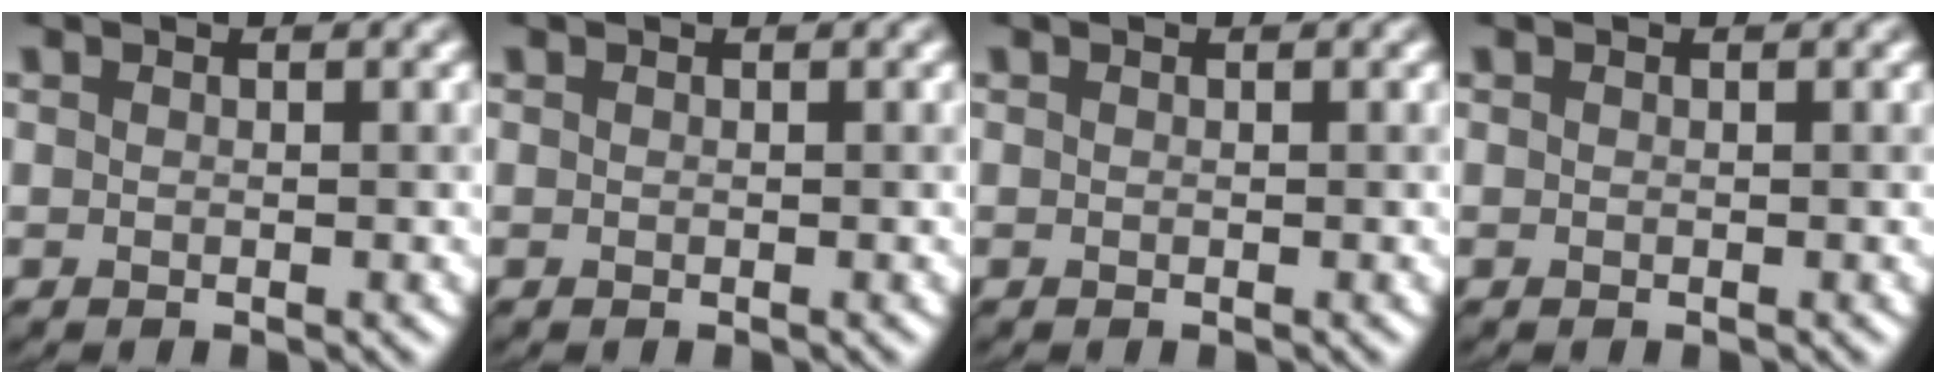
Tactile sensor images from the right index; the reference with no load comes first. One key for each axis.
{"total": 0.0}
{"total": 0.0}
{"total": 0.0}